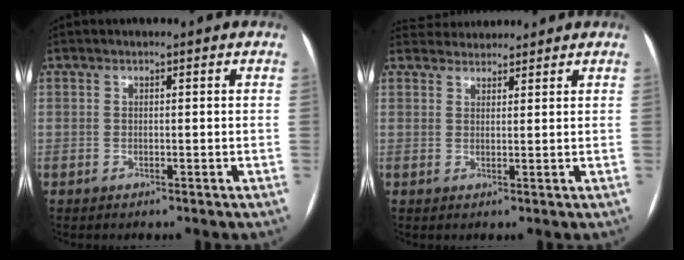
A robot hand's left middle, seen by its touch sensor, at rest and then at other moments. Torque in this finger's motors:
{"motor_torque": [0.02, -0.17, -0.05, -0.02]}